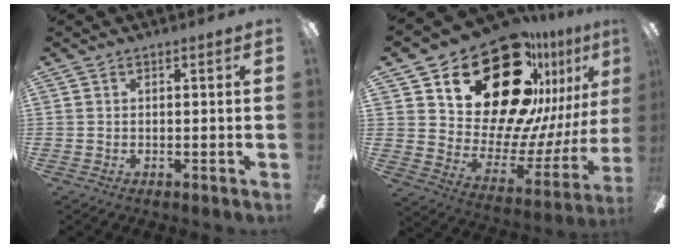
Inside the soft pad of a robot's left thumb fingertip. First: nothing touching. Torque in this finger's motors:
{"motor_torque": [1.79, 2.53, 1.40, -1.37, 0.09]}